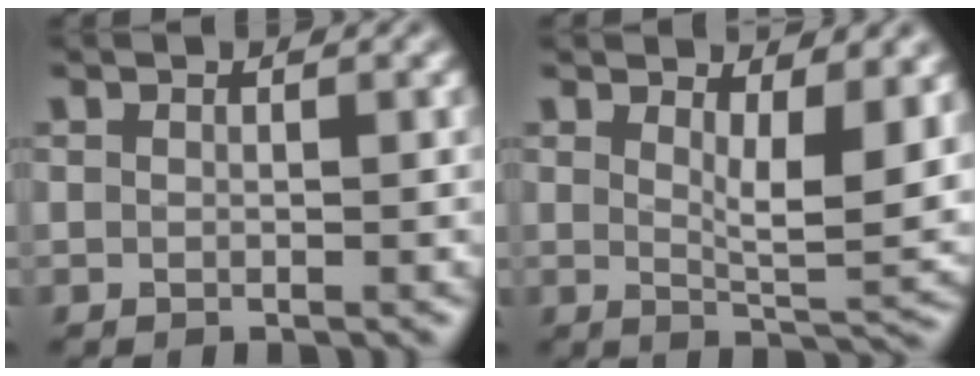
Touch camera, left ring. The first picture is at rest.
{"total": 5.8, "force": [2.3, 1.8, 5.0], "torque": [-0.073, -0.017, 0.042]}